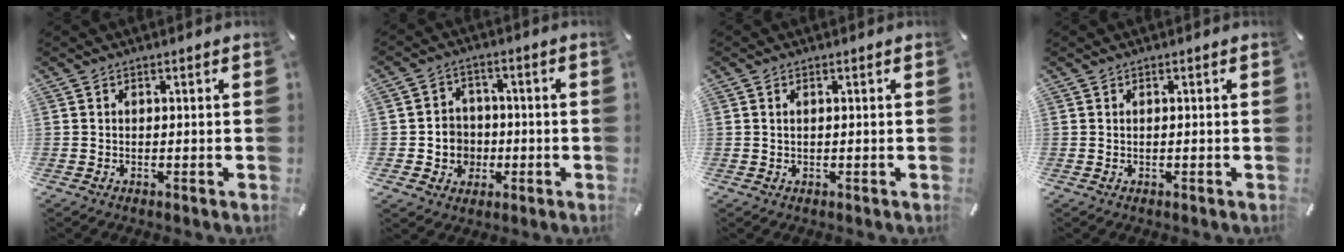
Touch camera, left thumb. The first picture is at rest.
{"total": 7.0, "force": [-1.0, 6.9, 1.0], "torque": [-0.017, 0.005, -0.011]}
{"total": 0.7, "force": [0.2, 0.3, 0.6], "torque": [-0.014, 0.001, 0.002]}
{"total": 0.0}